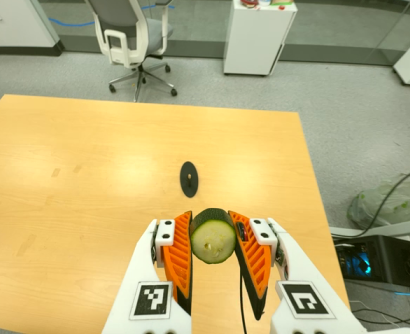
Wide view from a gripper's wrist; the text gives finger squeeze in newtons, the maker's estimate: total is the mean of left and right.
{"total": 11.0, "left": 10.0, "right": 12.1}